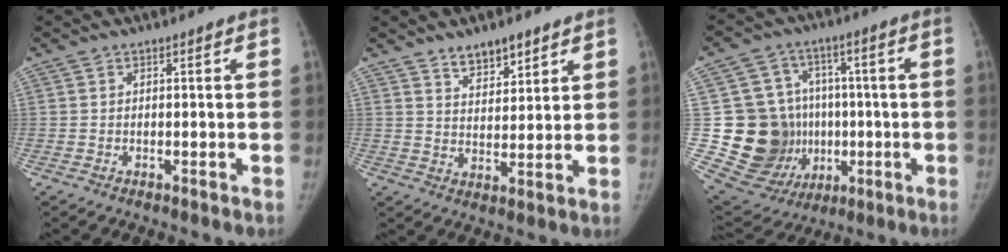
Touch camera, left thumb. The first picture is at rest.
{"total": 6.6, "force": [4.9, 2.9, 3.3], "torque": [-0.027, -0.036, 0.084]}
{"total": 19.5, "force": [-1.3, 17.4, 8.9], "torque": [-0.114, 0.030, 0.013]}